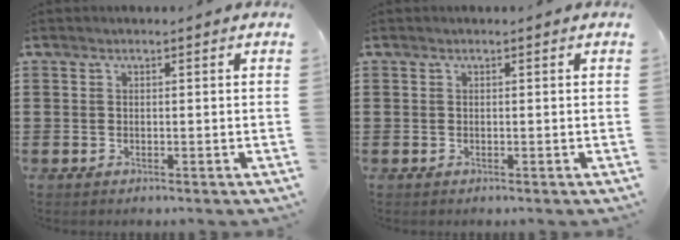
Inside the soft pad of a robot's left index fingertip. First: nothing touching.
{"total": 0.0}